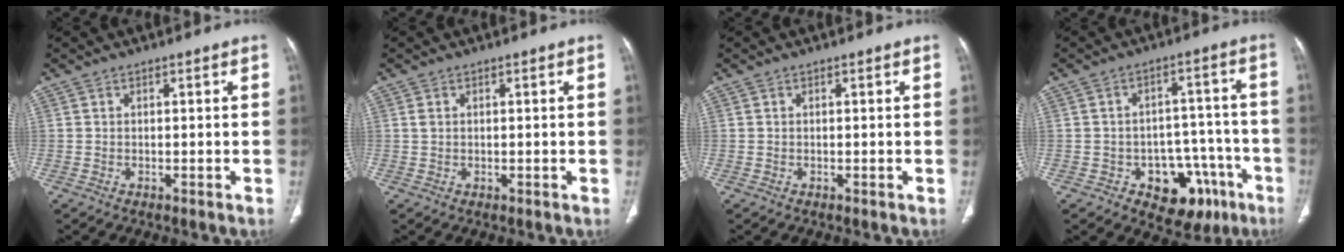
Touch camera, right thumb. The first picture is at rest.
{"total": 0.9, "force": [0.3, 0.6, 0.6], "torque": [-0.016, -0.003, 0.007]}
{"total": 0.0}
{"total": 13.2, "force": [-6.4, 9.0, 7.4], "torque": [-0.052, 0.052, -0.075]}